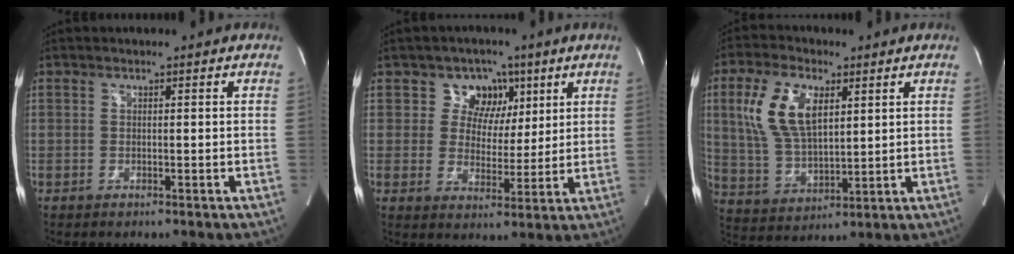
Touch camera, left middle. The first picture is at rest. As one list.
[{"total": 4.6, "force": [2.3, 3.8, 1.0], "torque": [-0.006, 0.005, 0.037]}, {"total": 11.7, "force": [4.0, 5.4, 9.5], "torque": [-0.209, 0.014, 0.082]}]